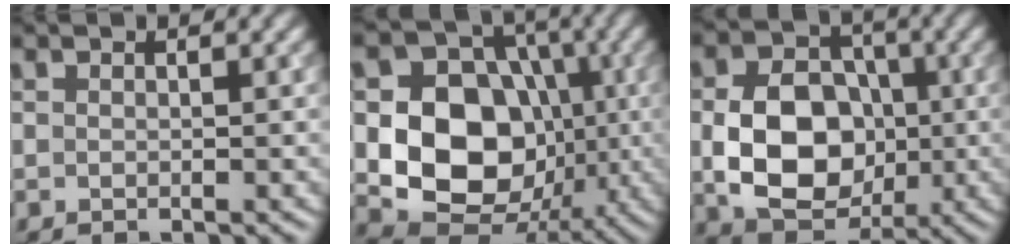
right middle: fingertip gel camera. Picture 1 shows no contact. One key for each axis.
{"total": 11.1, "fx": -1.3, "fy": 8.8, "fz": 6.6, "tx": -0.115, "ty": -0.007, "tz": -0.032}
{"total": 9.4, "fx": -1.1, "fy": 7.1, "fz": 6.1, "tx": -0.113, "ty": -0.004, "tz": -0.020}